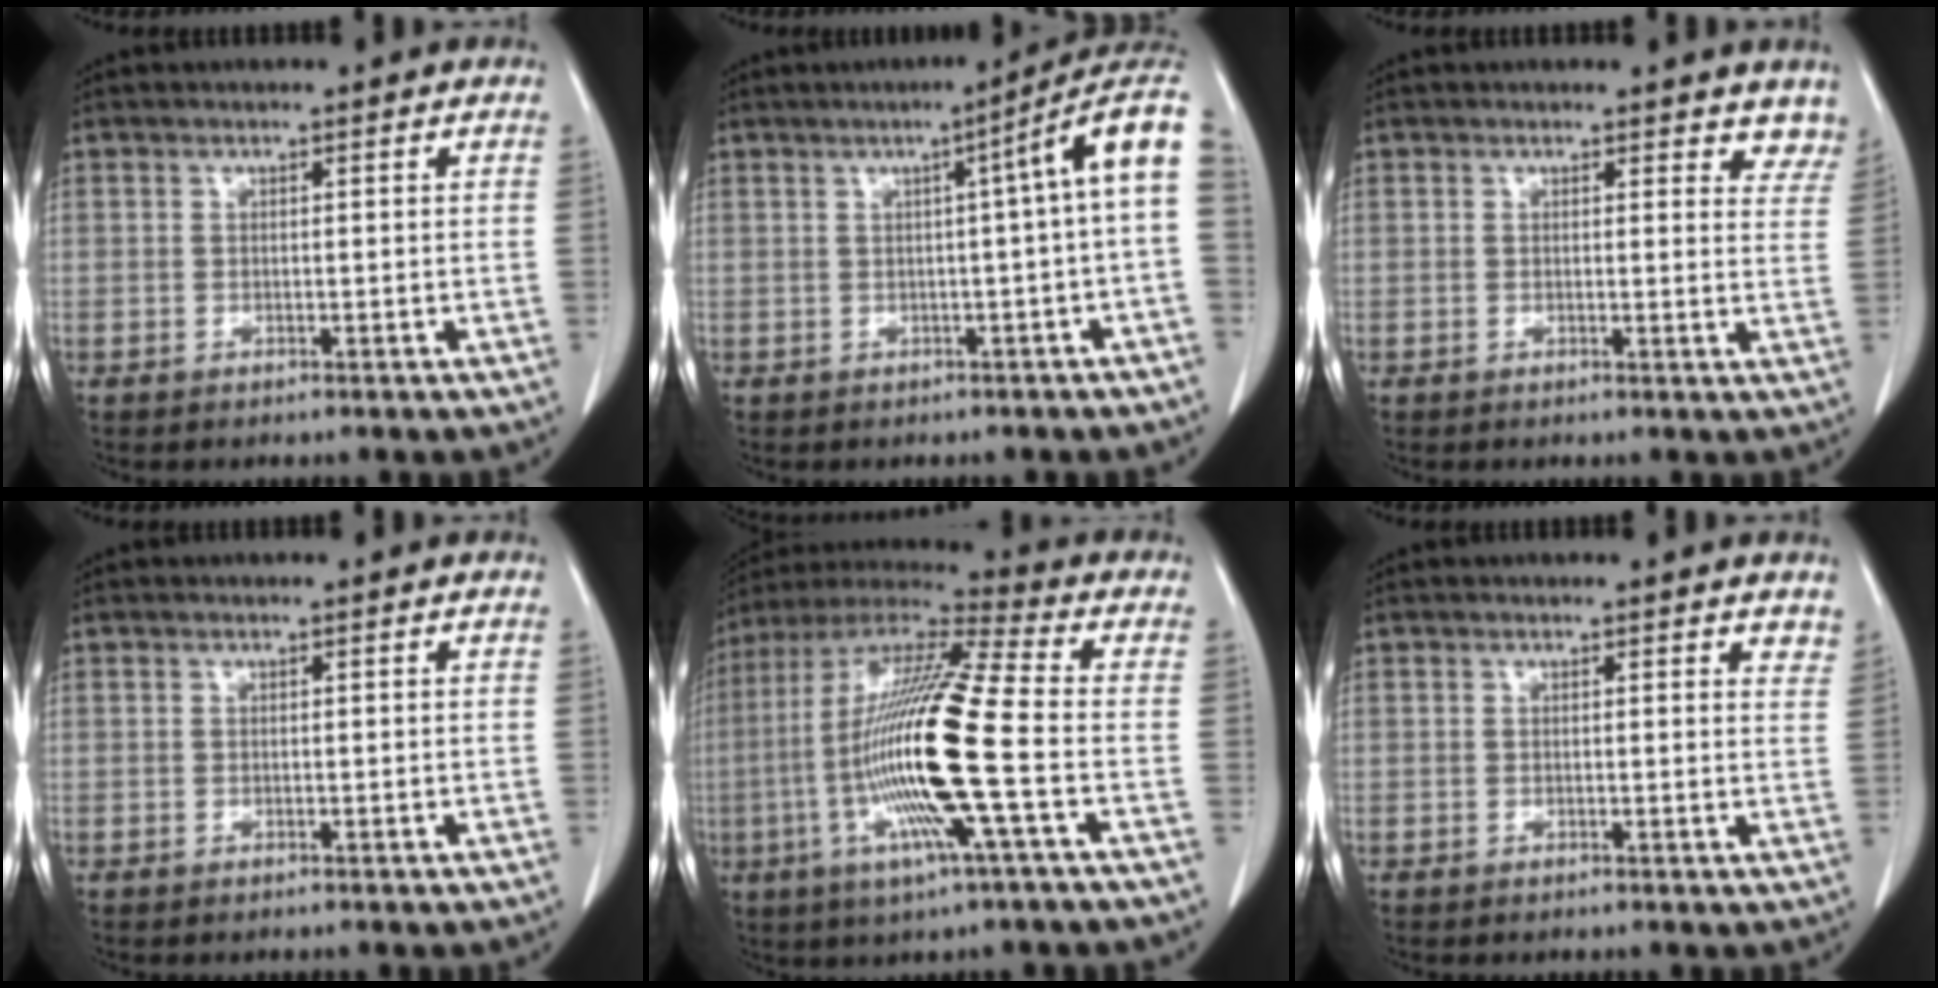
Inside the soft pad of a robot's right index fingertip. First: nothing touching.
{"total": 7.7, "force": [1.3, -0.7, 7.5], "torque": [-0.086, 0.028, 0.007]}
{"total": 6.0, "force": [5.4, 2.2, 1.5], "torque": [0.013, -0.016, 0.035]}
{"total": 0.0}
{"total": 19.1, "force": [-3.8, 0.4, 18.7], "torque": [-0.382, -0.011, -0.084]}
{"total": 3.2, "force": [2.8, 1.0, 1.1], "torque": [-0.003, -0.006, 0.013]}